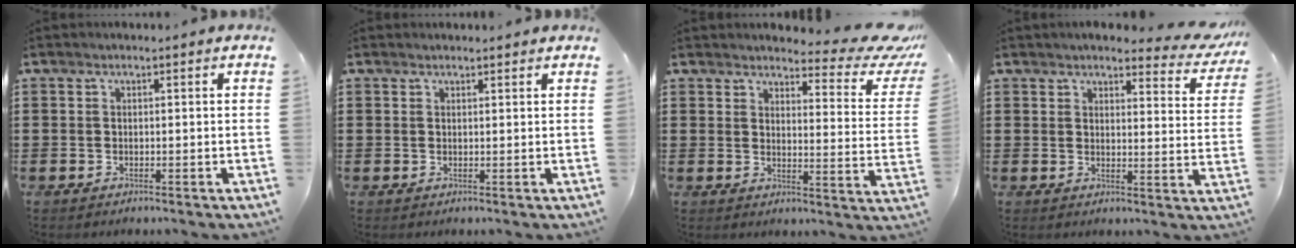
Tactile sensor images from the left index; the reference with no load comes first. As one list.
[{"total": 0.6, "force": [0.6, 0.0, 0.2], "torque": [-0.004, 0.000, 0.013]}, {"total": 5.8, "force": [4.8, 1.2, 3.2], "torque": [-0.050, -0.037, 0.074]}, {"total": 4.2, "force": [3.9, 0.4, 1.7], "torque": [-0.033, -0.025, 0.064]}]